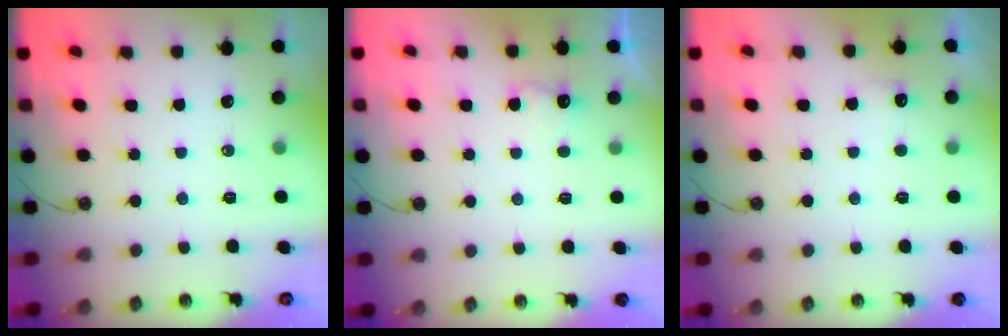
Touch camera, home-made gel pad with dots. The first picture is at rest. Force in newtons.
{"total": 5.5, "press": 5.4, "slide": 1.0}
{"total": 4.8, "press": 4.7, "slide": 1.1}